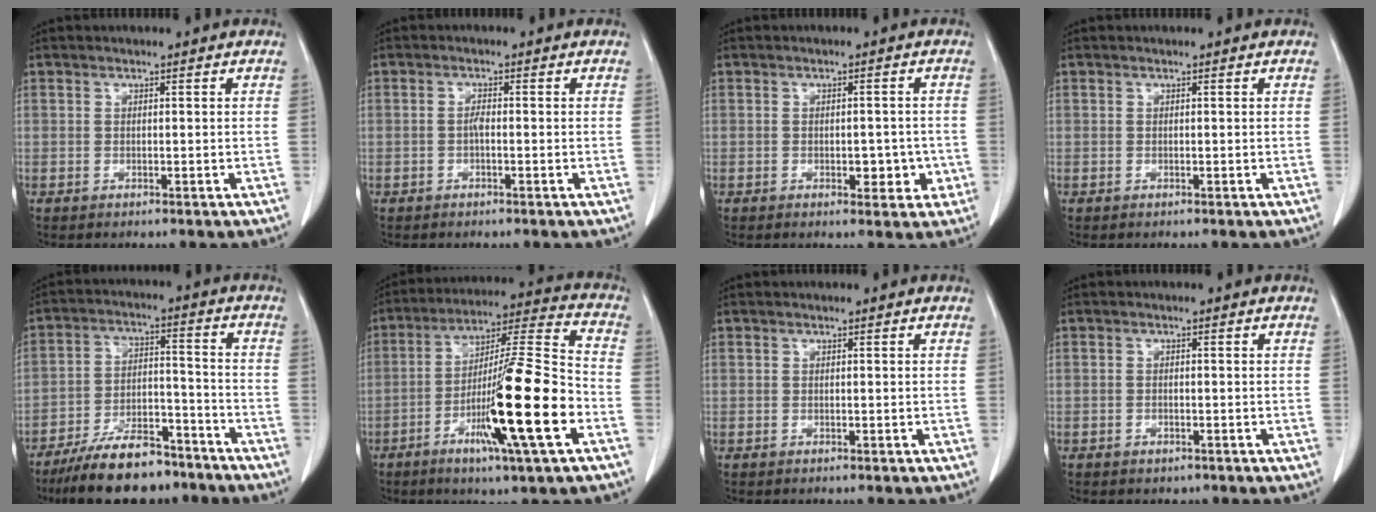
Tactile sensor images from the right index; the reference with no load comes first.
{"total": 1.1, "force": [-0.3, 0.3, 1.0], "torque": [-0.021, 0.002, -0.007]}
{"total": 3.9, "force": [-1.0, 2.2, 3.0], "torque": [-0.028, 0.004, -0.007]}
{"total": 0.0}
{"total": 13.1, "force": [-10.5, 4.6, 6.5], "torque": [-0.107, 0.009, -0.179]}
{"total": 18.6, "force": [-6.5, 0.2, 17.4], "torque": [-0.300, -0.013, -0.111]}
{"total": 0.0}
{"total": 1.0, "force": [-0.6, 0.8, 0.3], "torque": [-0.005, 0.002, -0.005]}